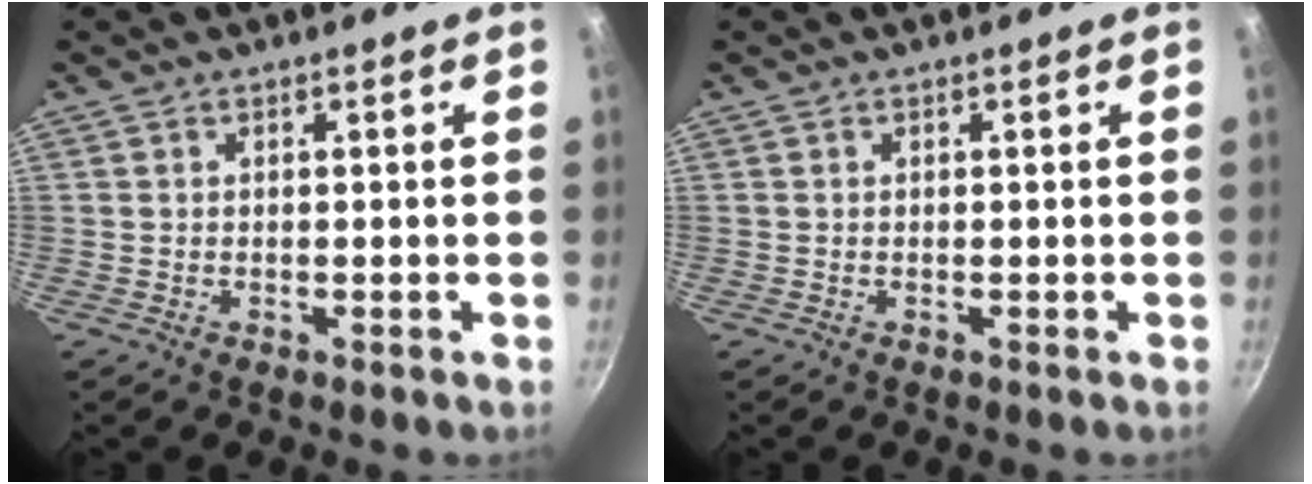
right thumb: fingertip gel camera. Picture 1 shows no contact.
{"total": 0.0}